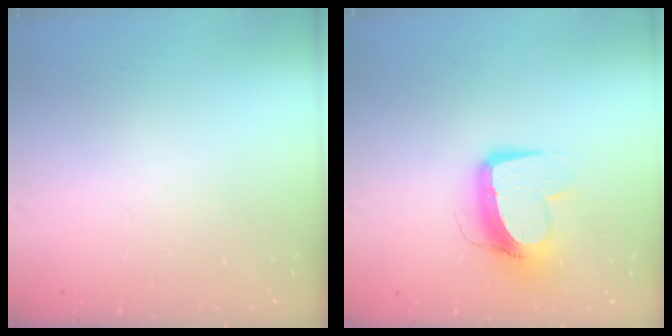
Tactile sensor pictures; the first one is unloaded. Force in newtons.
{"total": 11.5, "press": 11.5, "slide": 1.4}